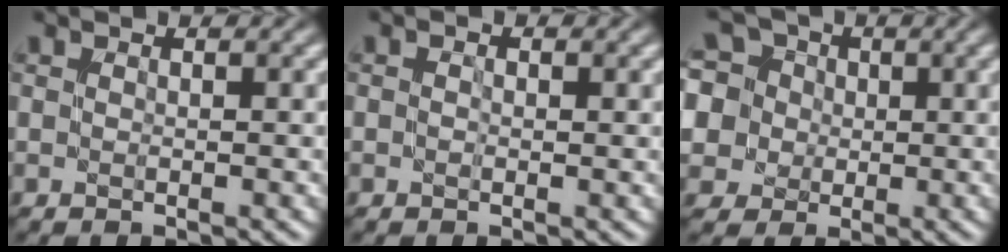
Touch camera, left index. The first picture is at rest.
{"total": 0.8, "force": [0.1, 0.5, 0.7], "torque": [-0.007, -0.002, 0.002]}
{"total": 10.5, "force": [2.9, 9.0, 4.6], "torque": [-0.110, 0.046, 0.023]}